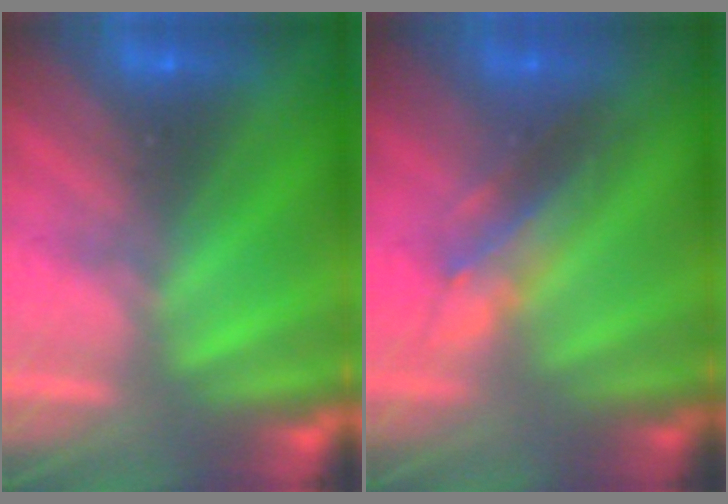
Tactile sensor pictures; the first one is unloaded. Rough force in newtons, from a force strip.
{"total": 2.9}